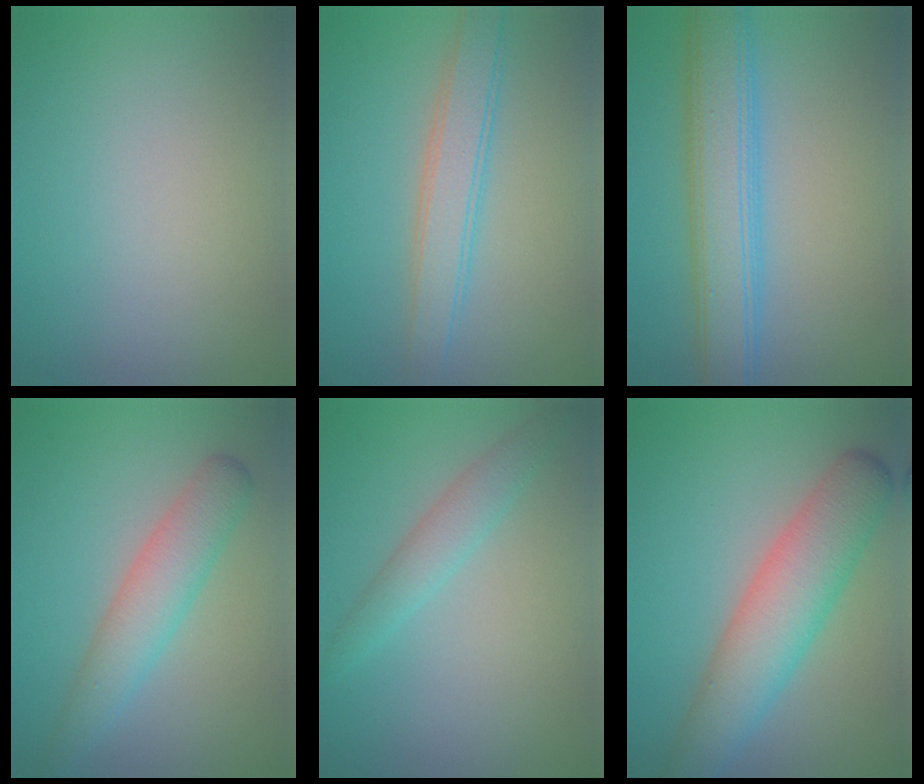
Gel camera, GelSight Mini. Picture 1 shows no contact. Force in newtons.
{"total": 3.7, "press": 3.7, "slide": 0.1}
{"total": 6.5, "press": 6.5, "slide": 0.1}
{"total": 4.2, "press": 4.2, "slide": 0.2}
{"total": 2.6, "press": 2.6, "slide": 0.1}
{"total": 7.0, "press": 6.9, "slide": 0.2}